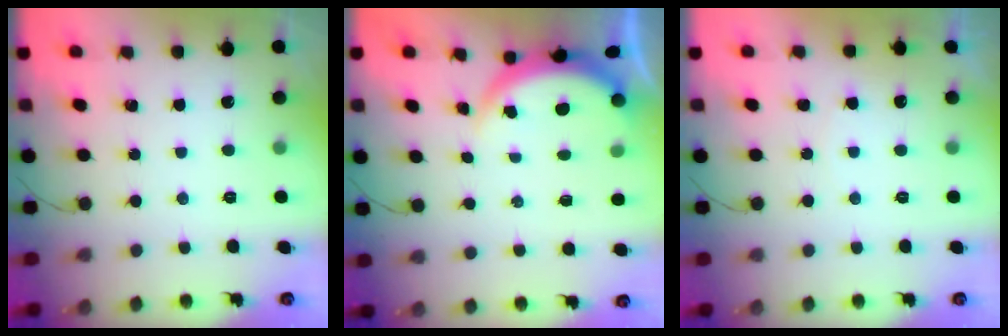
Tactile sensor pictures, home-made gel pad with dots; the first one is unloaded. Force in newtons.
{"total": 3.7, "press": 3.6, "slide": 0.6}
{"total": 3.9, "press": 3.9, "slide": 0.4}